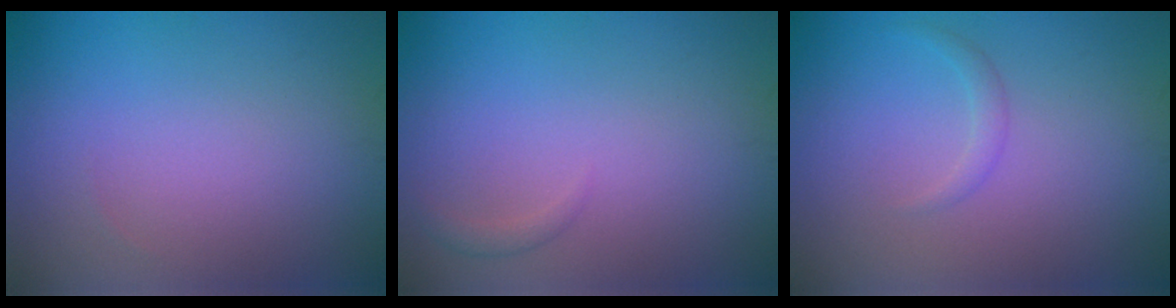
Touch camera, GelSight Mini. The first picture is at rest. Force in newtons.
{"total": 0.8, "press": 0.8, "slide": 0.0}
{"total": 1.0, "press": 1.0, "slide": 0.1}